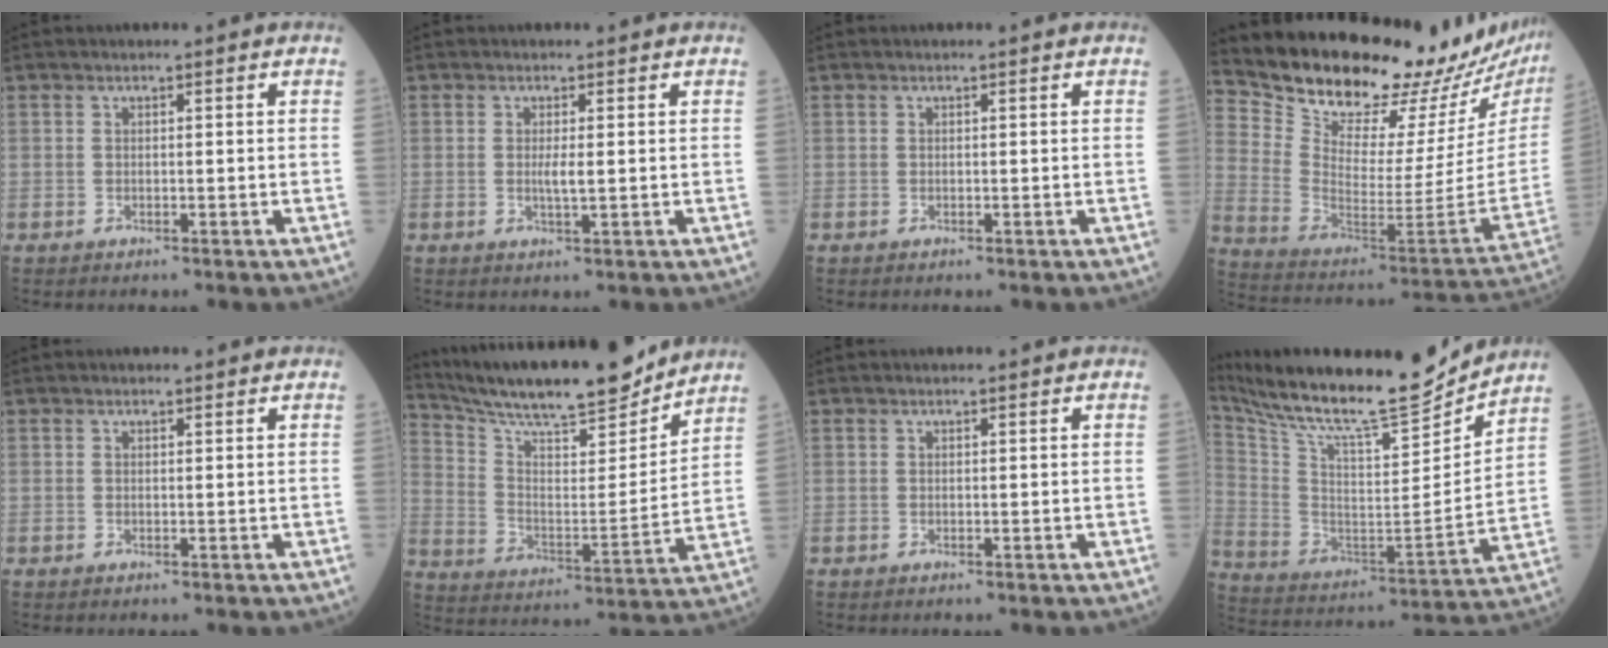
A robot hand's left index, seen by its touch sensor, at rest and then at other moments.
{"total": 1.8, "force": [0.1, 0.1, 1.8], "torque": [-0.038, -0.002, 0.002]}
{"total": 0.0}
{"total": 24.7, "force": [22.8, 4.4, 8.5], "torque": [-0.155, -0.100, 0.332]}
{"total": 0.0}
{"total": 19.4, "force": [17.7, 2.0, 7.7], "torque": [-0.148, -0.010, 0.284]}
{"total": 0.0}
{"total": 22.9, "force": [21.1, 2.0, 8.6], "torque": [-0.182, -0.044, 0.347]}